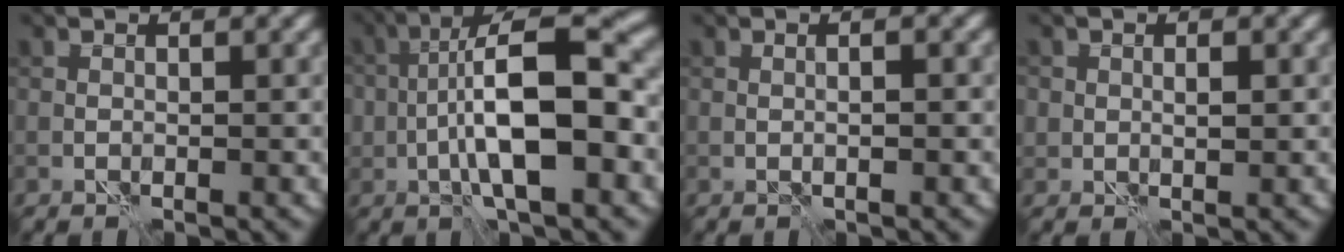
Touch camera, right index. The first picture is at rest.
{"total": 9.4, "force": [-1.7, 3.0, 8.7], "torque": [-0.148, 0.019, -0.032]}
{"total": 0.7, "force": [-0.1, -0.1, 0.7], "torque": [-0.012, -0.004, -0.001]}
{"total": 1.2, "force": [0.2, 0.9, 0.8], "torque": [-0.013, -0.006, 0.004]}